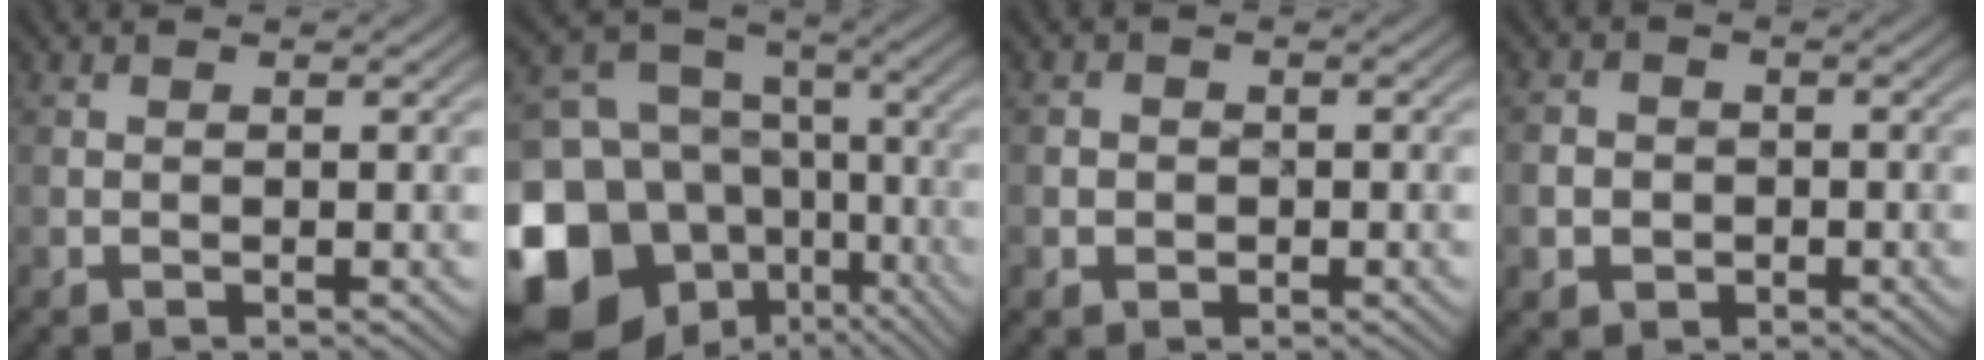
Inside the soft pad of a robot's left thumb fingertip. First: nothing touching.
{"total": 20.4, "force": [-7.9, 16.3, 9.3], "torque": [-0.237, -0.049, -0.117]}
{"total": 1.9, "force": [-0.3, 1.8, 0.6], "torque": [-0.001, -0.002, -0.009]}
{"total": 3.6, "force": [-1.0, 3.3, 1.2], "torque": [-0.023, -0.003, -0.028]}